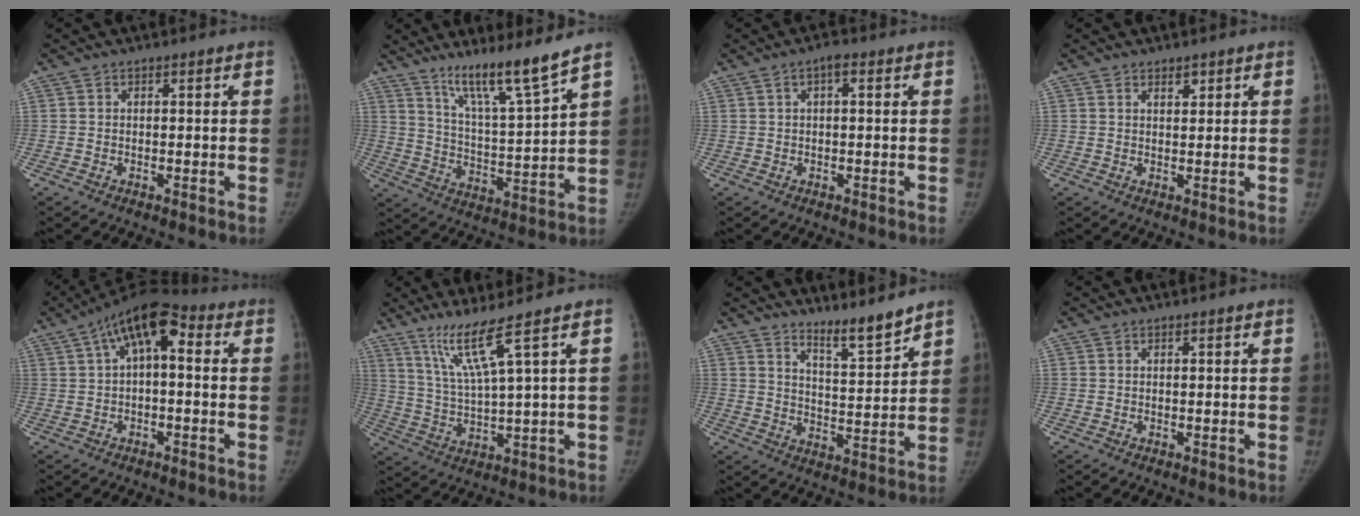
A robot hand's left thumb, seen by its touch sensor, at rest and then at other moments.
{"total": 11.4, "force": [8.9, -0.4, 7.1], "torque": [-0.119, -0.071, 0.159]}
{"total": 2.3, "force": [0.8, 0.8, 2.0], "torque": [-0.035, 0.006, 0.010]}
{"total": 1.6, "force": [1.2, 0.7, 0.8], "torque": [-0.004, -0.007, 0.018]}
{"total": 11.2, "force": [2.7, 5.1, 9.6], "torque": [-0.152, 0.034, 0.034]}
{"total": 8.0, "force": [5.1, -1.9, 5.8], "torque": [-0.122, -0.043, 0.115]}
{"total": 7.0, "force": [6.4, 0.3, 2.8], "torque": [-0.041, -0.063, 0.110]}
{"total": 0.0}